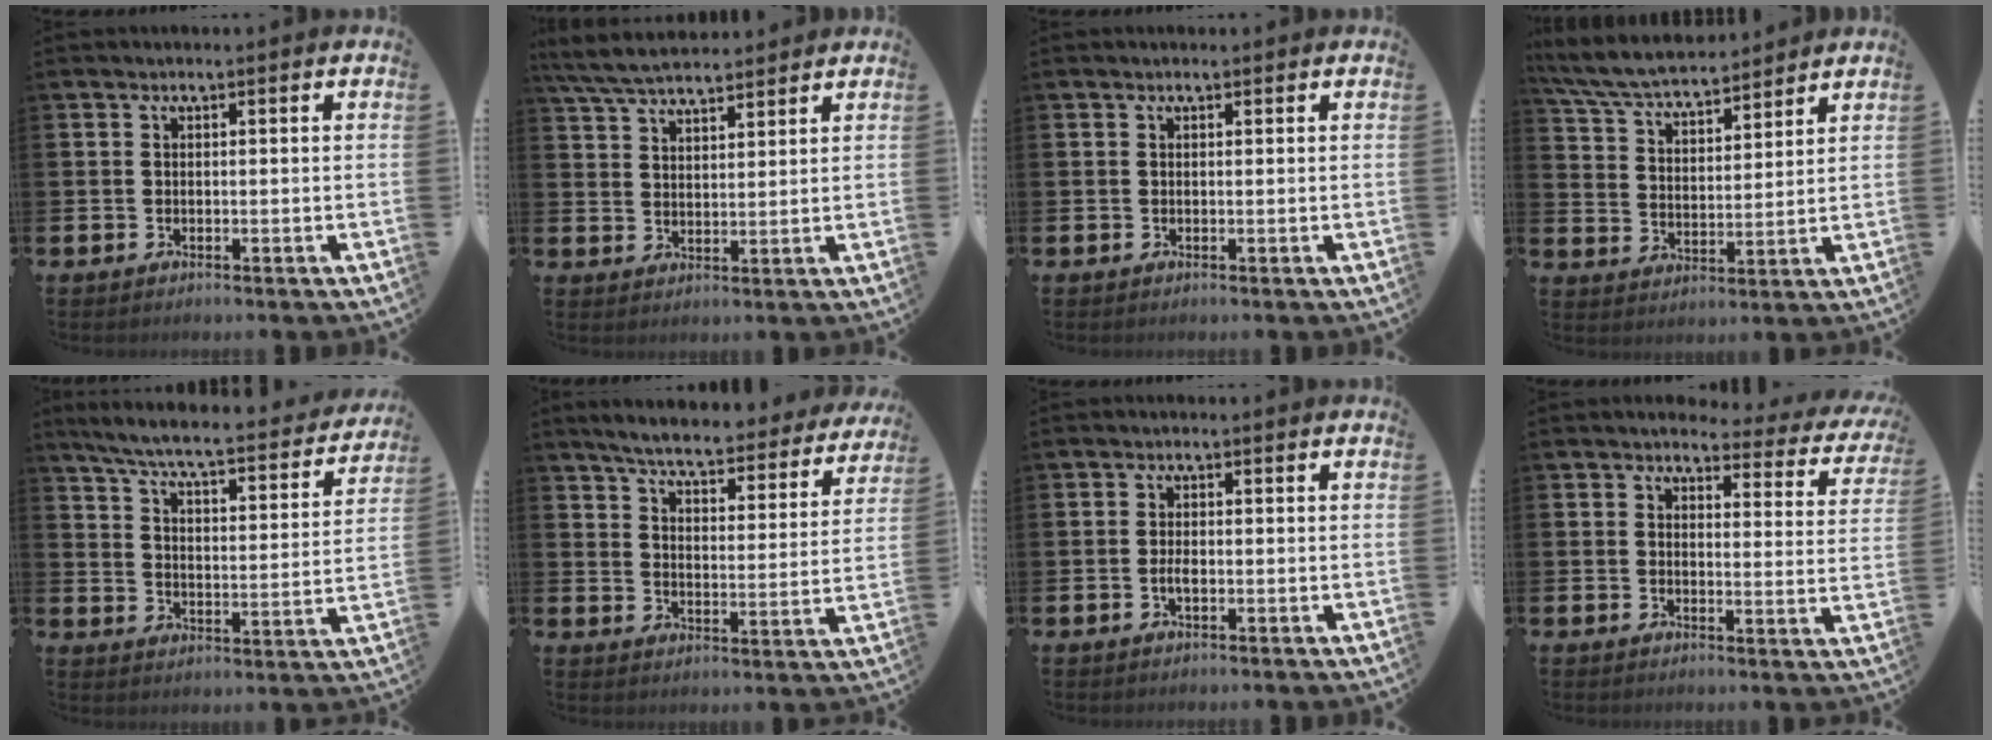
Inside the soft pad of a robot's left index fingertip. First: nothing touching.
{"total": 5.7, "force": [5.4, 1.1, 1.5], "torque": [-0.050, -0.020, 0.100]}
{"total": 0.0}
{"total": 6.9, "force": [6.6, 1.1, 1.8], "torque": [-0.063, -0.039, 0.117]}
{"total": 6.7, "force": [5.9, 0.5, 3.0], "torque": [-0.087, -0.044, 0.096]}
{"total": 6.0, "force": [5.7, 0.5, 1.9], "torque": [-0.056, -0.039, 0.093]}
{"total": 1.6, "force": [-0.4, 0.7, 1.4], "torque": [-0.024, -0.001, -0.009]}
{"total": 3.2, "force": [2.9, 1.2, 0.6], "torque": [-0.016, -0.019, 0.045]}